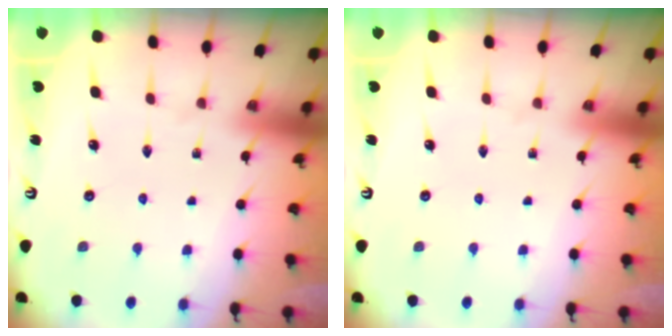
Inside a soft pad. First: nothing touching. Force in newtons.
{"total": 0.0}